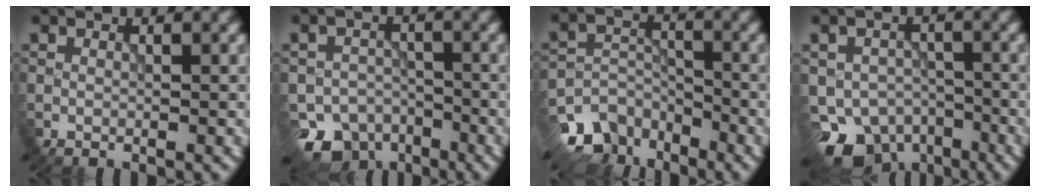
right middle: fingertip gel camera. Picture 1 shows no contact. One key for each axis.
{"total": 6.8, "fx": -5.0, "fy": 4.4, "fz": 1.5, "tx": -0.001, "ty": -0.014, "tz": -0.075}
{"total": 6.8, "fx": -5.2, "fy": 3.9, "fz": 1.9, "tx": -0.020, "ty": -0.011, "tz": -0.097}
{"total": 7.5, "fx": -4.7, "fy": 5.0, "fz": 3.0, "tx": -0.046, "ty": -0.027, "tz": -0.071}